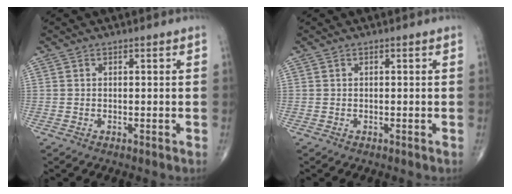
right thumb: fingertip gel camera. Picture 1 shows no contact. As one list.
[{"total": 0.0}]